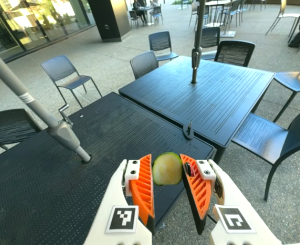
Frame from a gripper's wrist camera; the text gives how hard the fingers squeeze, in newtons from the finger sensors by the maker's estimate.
{"total": 4.1, "left": 3.7, "right": 4.4}